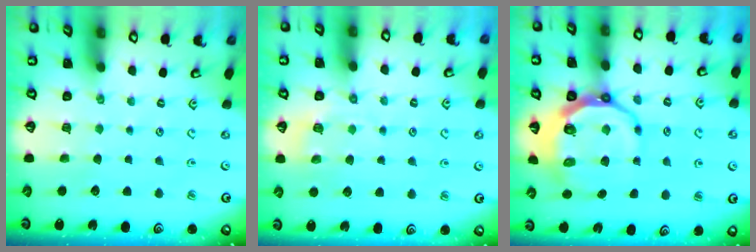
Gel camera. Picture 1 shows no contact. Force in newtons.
{"total": 5.5, "press": 5.3, "slide": 1.5}
{"total": 11.5, "press": 10.7, "slide": 4.2}